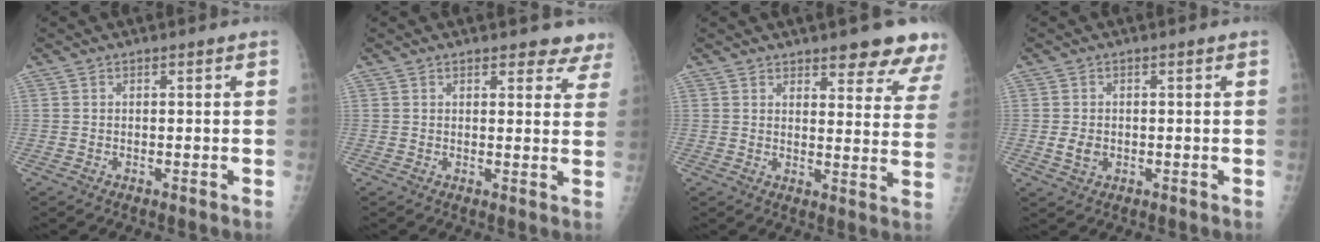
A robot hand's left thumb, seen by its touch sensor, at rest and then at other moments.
{"total": 5.9, "force": [5.2, 2.4, 1.6], "torque": [0.024, -0.024, 0.046]}
{"total": 11.4, "force": [8.8, 3.5, 6.3], "torque": [-0.032, -0.047, 0.095]}
{"total": 2.6, "force": [-0.3, 2.0, 1.6], "torque": [-0.024, 0.000, -0.002]}